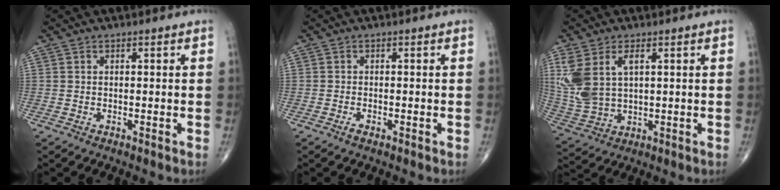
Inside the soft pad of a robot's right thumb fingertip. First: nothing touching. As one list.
[{"total": 1.1, "force": [-0.6, 0.5, 0.7], "torque": [-0.018, -0.002, -0.015]}, {"total": 12.0, "force": [3.5, 6.8, 9.3], "torque": [-0.215, -0.002, 0.084]}]